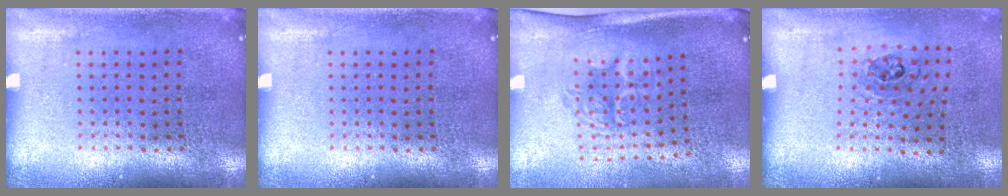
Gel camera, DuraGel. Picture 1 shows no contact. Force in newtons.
{"total": 0.0}
{"total": 1.7, "press": 1.3, "slide": 1.2}
{"total": 1.1, "press": 0.7, "slide": 0.8}